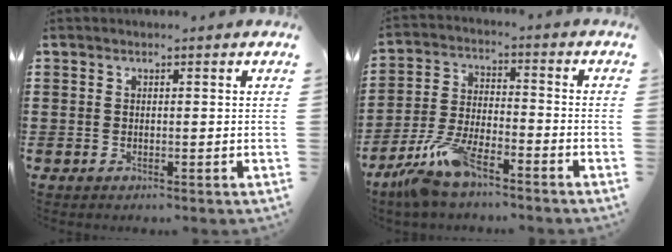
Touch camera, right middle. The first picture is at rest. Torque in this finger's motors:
{"motor_torque": [1.12, -1.02, 0.21, 0.20]}